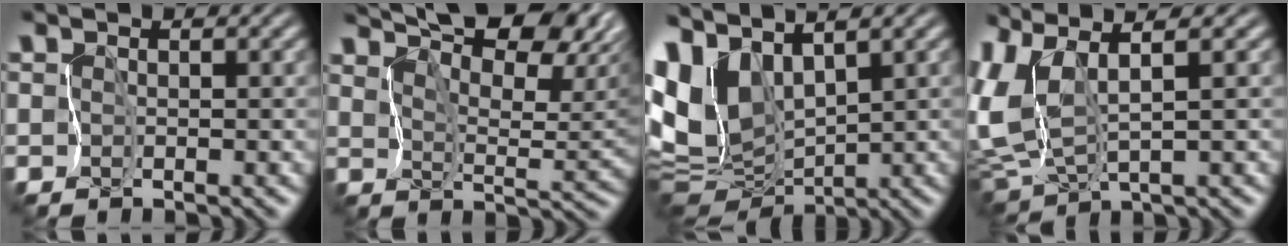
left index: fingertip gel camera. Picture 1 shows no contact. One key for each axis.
{"total": 12.5, "fx": 9.7, "fy": 3.6, "fz": 7.1, "tx": -0.123, "ty": 0.017, "tz": 0.135}
{"total": 8.1, "fx": 2.3, "fy": 4.9, "fz": 6.1, "tx": -0.148, "ty": -0.007, "tz": 0.048}
{"total": 6.4, "fx": 0.2, "fy": 2.2, "fz": 6.0, "tx": -0.151, "ty": 0.002, "tz": 0.005}